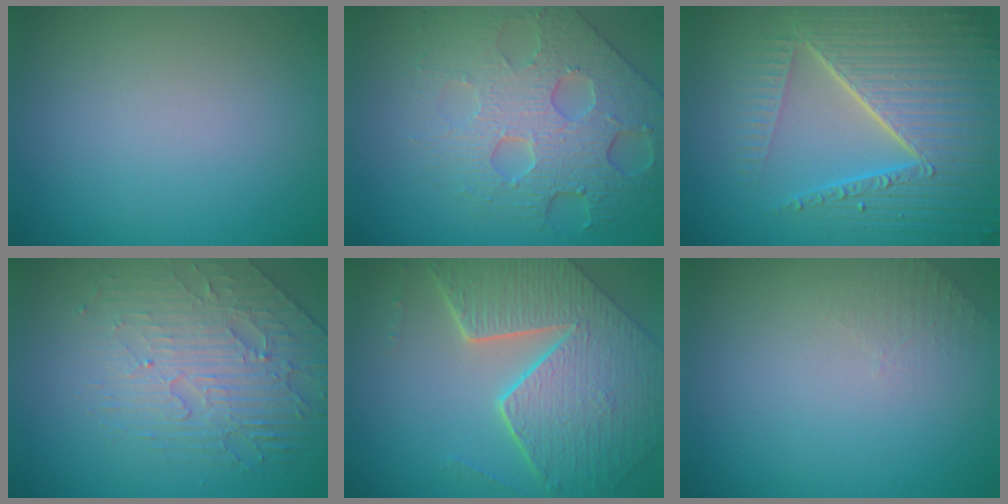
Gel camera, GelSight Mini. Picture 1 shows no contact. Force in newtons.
{"total": 7.7, "press": 5.7, "slide": 5.2}
{"total": 8.6, "press": 6.0, "slide": 6.2}
{"total": 4.3, "press": 3.9, "slide": 1.7}
{"total": 8.8, "press": 6.3, "slide": 6.2}
{"total": 1.3, "press": 1.2, "slide": 0.3}